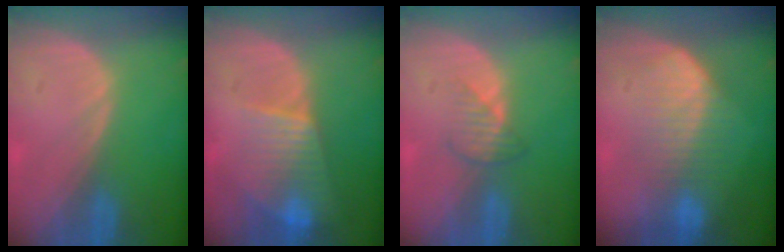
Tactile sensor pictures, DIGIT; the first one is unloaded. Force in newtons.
{"total": 7.9, "press": 6.9, "slide": 3.8}
{"total": 2.5, "press": 2.5, "slide": 0.4}
{"total": 6.8, "press": 6.6, "slide": 1.5}